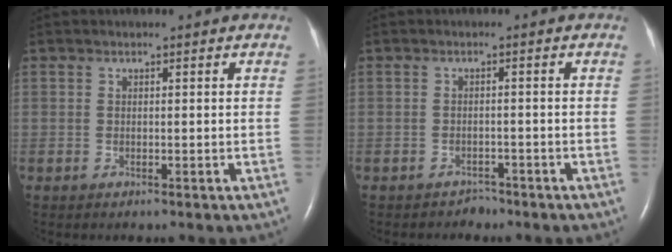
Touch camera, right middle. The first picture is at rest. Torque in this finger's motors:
{"motor_torque": [-0.25, 0.15, 0.00, 0.00]}